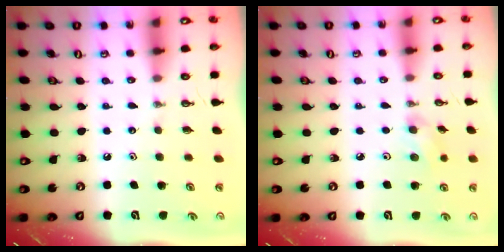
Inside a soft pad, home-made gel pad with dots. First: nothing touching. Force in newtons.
{"total": 6.1, "press": 5.8, "slide": 1.9}